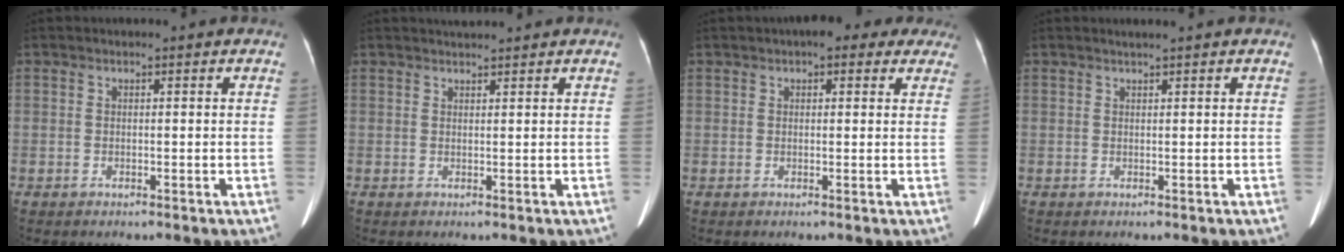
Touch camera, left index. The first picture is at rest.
{"total": 1.7, "force": [1.7, -0.2, 0.3], "torque": [-0.004, 0.015, 0.034]}
{"total": 6.0, "force": [4.2, 2.7, 3.4], "torque": [-0.026, 0.029, 0.048]}
{"total": 0.7, "force": [0.6, -0.2, 0.4], "torque": [-0.011, 0.000, 0.015]}